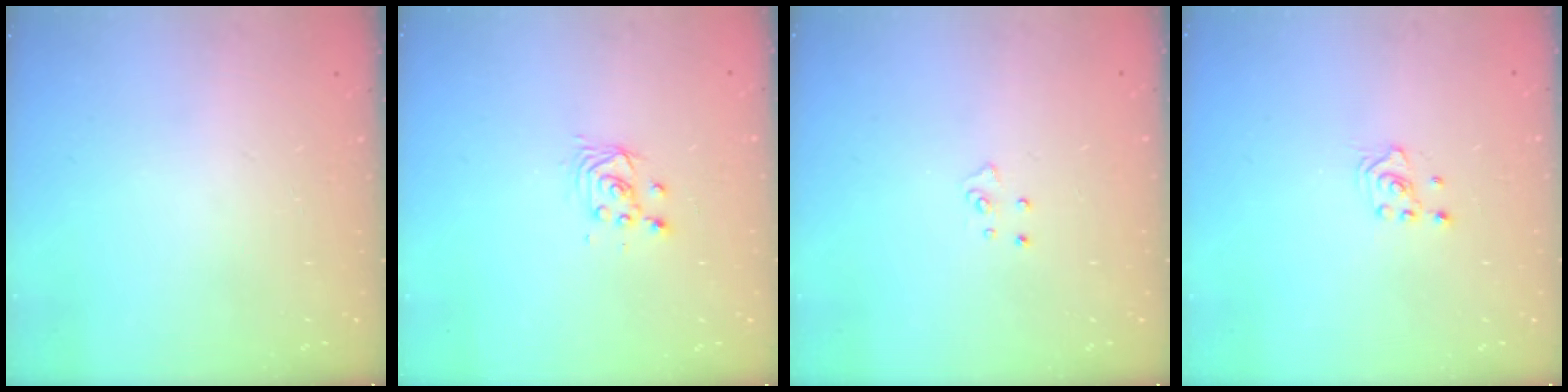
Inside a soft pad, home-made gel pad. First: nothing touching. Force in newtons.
{"total": 2.9, "press": 2.9, "slide": 0.1}
{"total": 4.1, "press": 4.1, "slide": 0.4}
{"total": 1.6, "press": 1.5, "slide": 0.2}